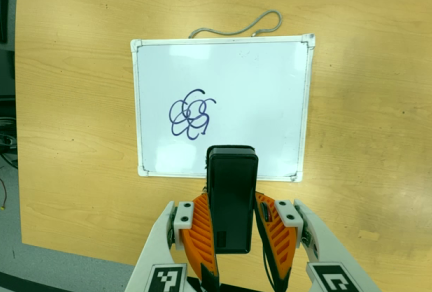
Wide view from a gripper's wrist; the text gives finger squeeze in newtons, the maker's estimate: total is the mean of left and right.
{"total": 4.2, "left": 2.7, "right": 5.6}